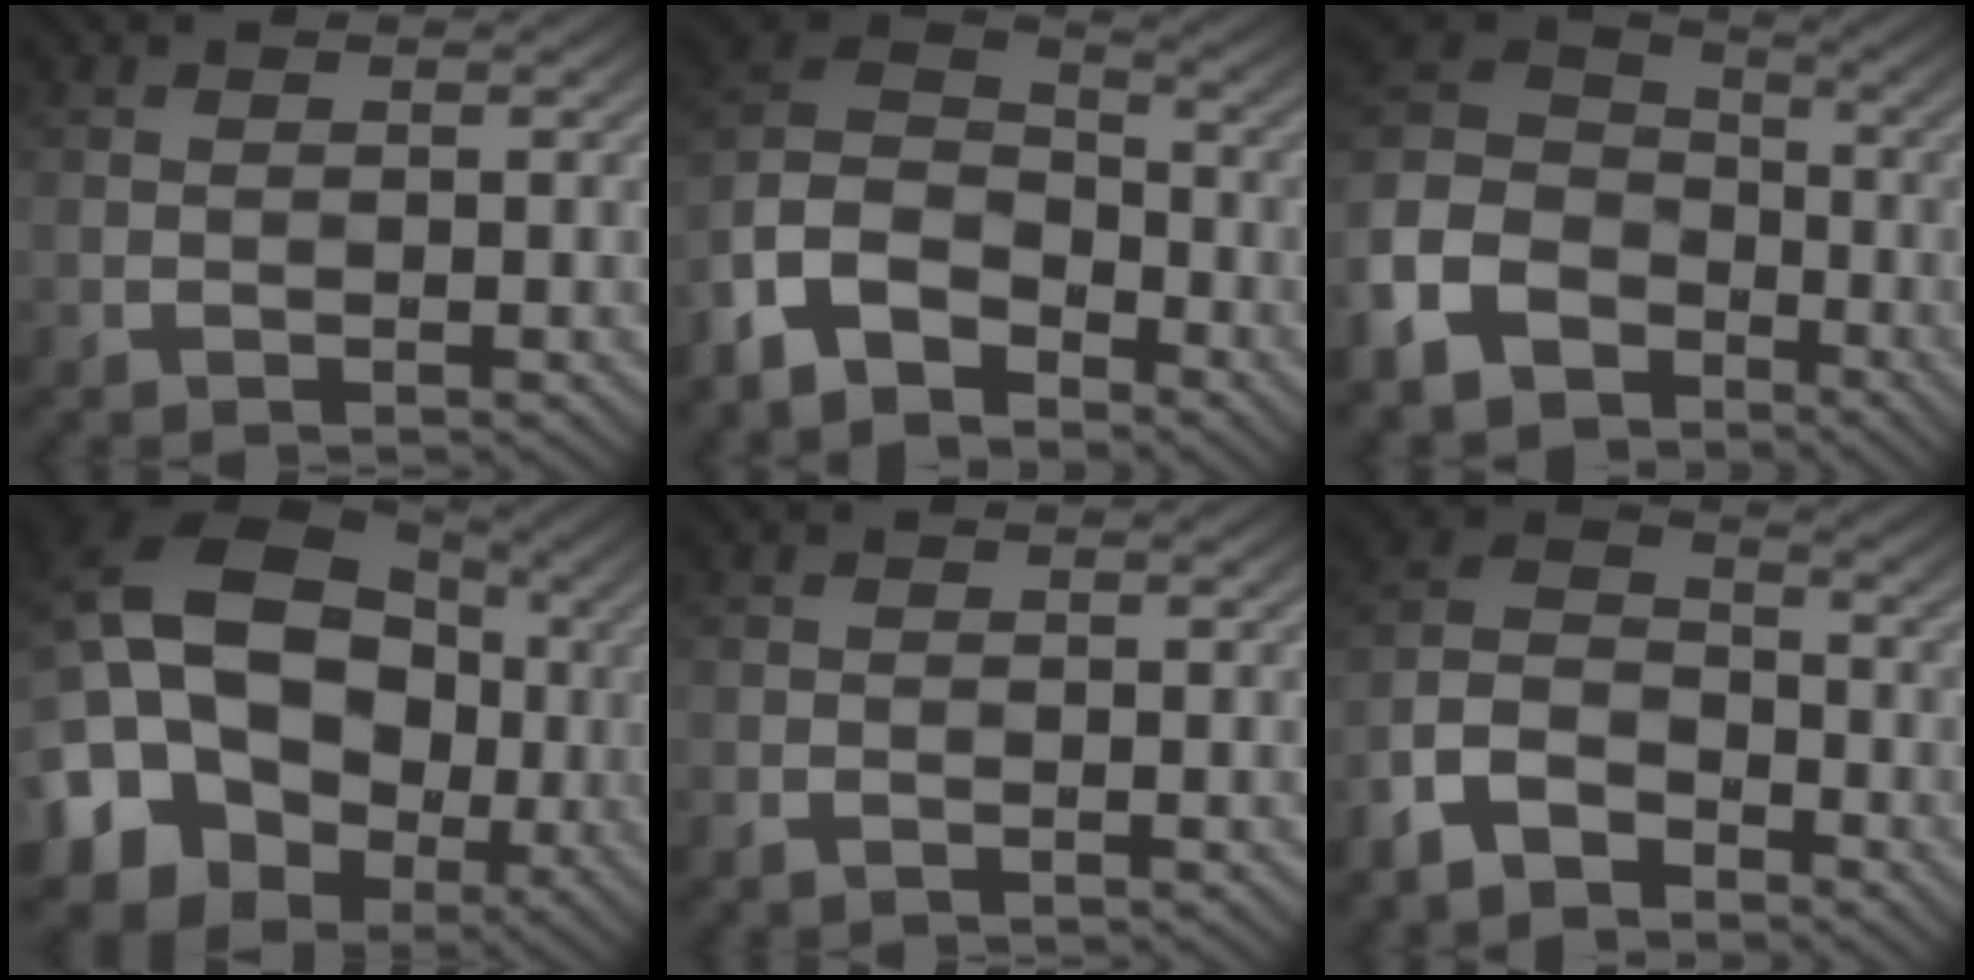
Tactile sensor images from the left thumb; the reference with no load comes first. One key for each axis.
{"total": 12.1, "fx": -7.8, "fy": 6.6, "fz": 6.5, "tx": -0.162, "ty": -0.011, "tz": -0.167}
{"total": 14.6, "fx": -7.8, "fy": 10.3, "fz": 6.7, "tx": -0.242, "ty": -0.036, "tz": -0.144}
{"total": 21.6, "fx": -2.4, "fy": 18.2, "fz": 11.4, "tx": -0.237, "ty": -0.005, "tz": -0.076}
{"total": 1.3, "fx": -0.8, "fy": 0.7, "fz": 0.6, "tx": -0.015, "ty": -0.003, "tz": -0.018}
{"total": 8.9, "fx": -6.2, "fy": 4.6, "fz": 4.5, "tx": -0.102, "ty": -0.006, "tz": -0.140}